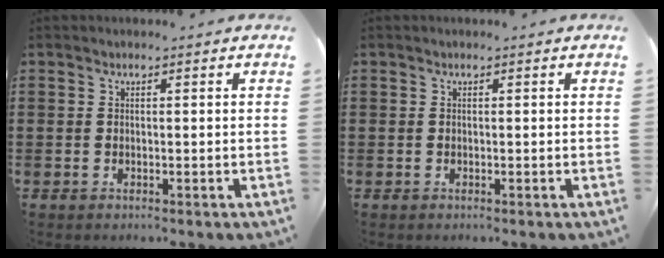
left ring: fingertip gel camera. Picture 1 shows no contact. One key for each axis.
{"total": 0.0}